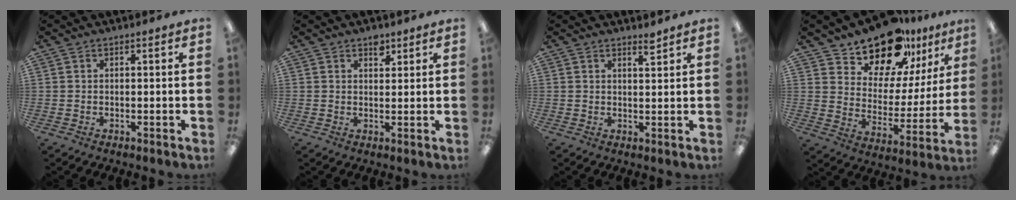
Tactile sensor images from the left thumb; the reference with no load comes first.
{"total": 3.0, "force": [2.2, 1.7, 1.1], "torque": [0.008, -0.013, 0.034]}
{"total": 2.6, "force": [2.4, 0.4, 1.0], "torque": [-0.007, -0.015, 0.040]}
{"total": 17.6, "force": [14.8, 7.9, 5.4], "torque": [-0.093, -0.117, 0.266]}